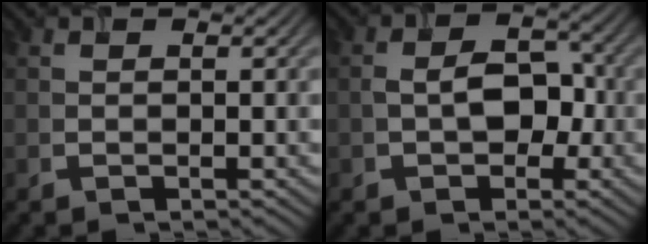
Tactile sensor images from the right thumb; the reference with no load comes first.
{"total": 5.1, "force": [-0.8, 3.4, 3.6], "torque": [-0.047, -0.003, -0.017]}